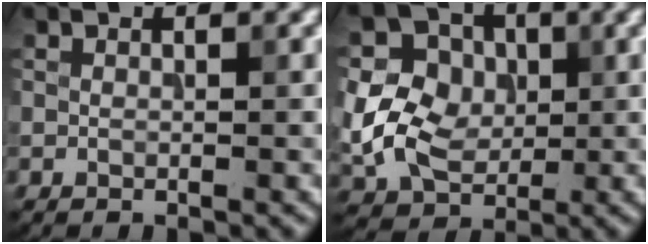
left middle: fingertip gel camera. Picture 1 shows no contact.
{"total": 8.5, "force": [-0.2, 7.0, 4.8], "torque": [-0.095, -0.003, -0.010]}